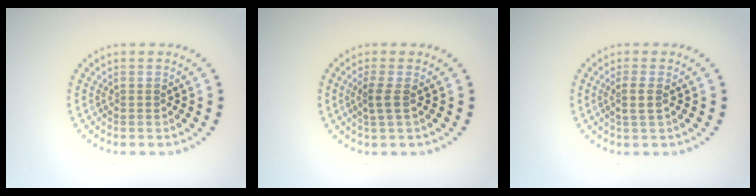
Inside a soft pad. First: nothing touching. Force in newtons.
{"total": 1.6, "press": 1.3, "slide": 0.9}
{"total": 1.5, "press": 1.3, "slide": 0.8}